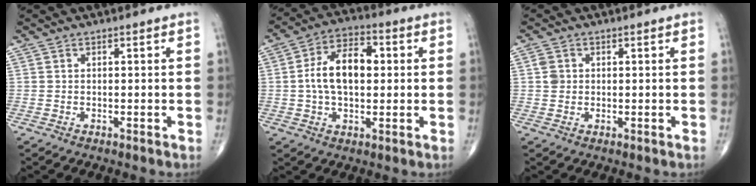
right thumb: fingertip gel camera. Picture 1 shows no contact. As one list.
[{"total": 11.5, "force": [0.8, 6.7, 9.3], "torque": [-0.158, 0.021, 0.008]}, {"total": 2.0, "force": [0.3, 1.8, 0.9], "torque": [-0.009, 0.002, 0.006]}]